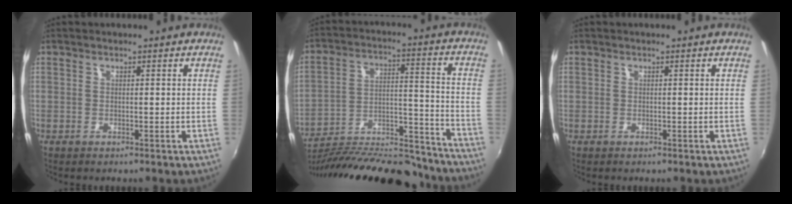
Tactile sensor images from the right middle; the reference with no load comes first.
{"total": 28.3, "force": [-25.0, 6.8, 11.4], "torque": [-0.189, -0.002, -0.353]}
{"total": 0.0}